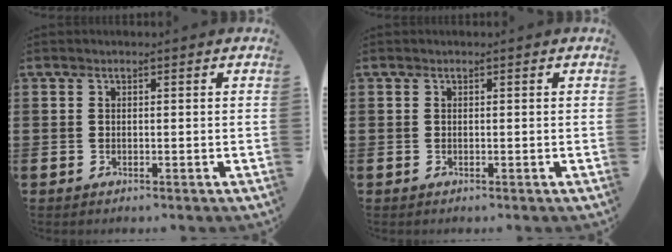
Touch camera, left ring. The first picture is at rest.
{"total": 0.0}